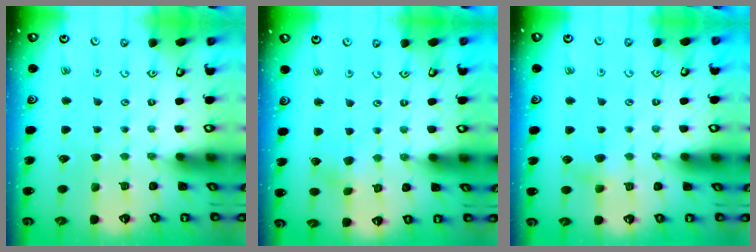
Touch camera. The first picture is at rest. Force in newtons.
{"total": 2.9, "press": 2.8, "slide": 0.3}
{"total": 4.1, "press": 4.0, "slide": 0.7}